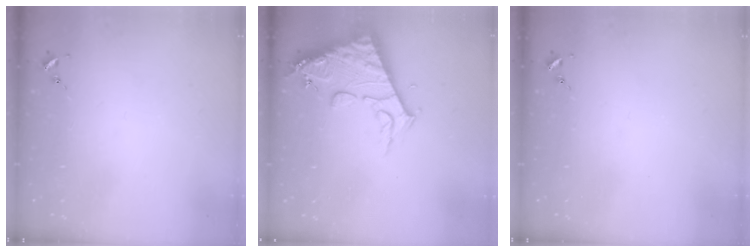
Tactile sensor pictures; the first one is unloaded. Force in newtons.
{"total": 15.8, "press": 15.7, "slide": 1.6}
{"total": 0.0}